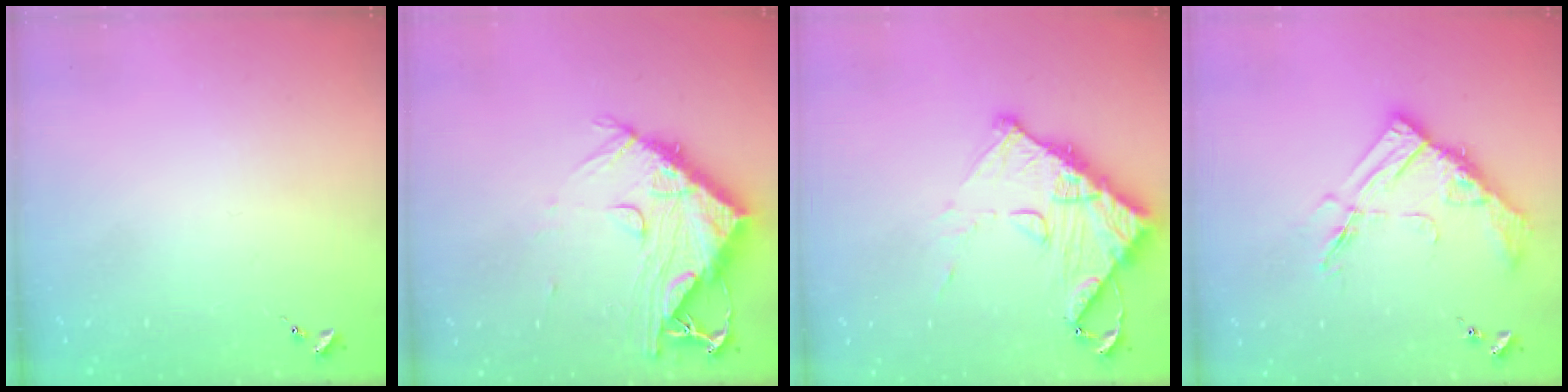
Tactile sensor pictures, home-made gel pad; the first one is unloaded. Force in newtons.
{"total": 13.2, "press": 13.1, "slide": 1.4}
{"total": 14.0, "press": 13.9, "slide": 1.3}
{"total": 14.1, "press": 14.0, "slide": 1.1}